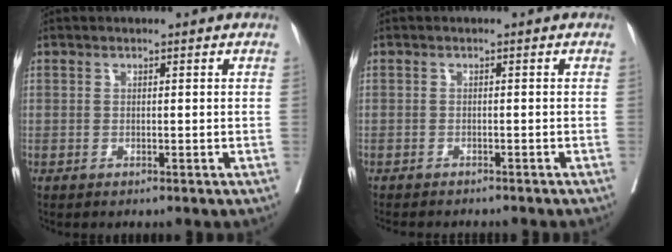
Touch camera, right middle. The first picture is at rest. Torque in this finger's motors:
{"motor_torque": [0.27, -0.43, 0.04, 0.02]}